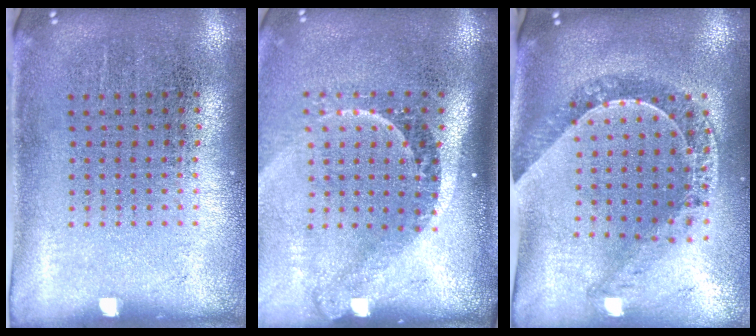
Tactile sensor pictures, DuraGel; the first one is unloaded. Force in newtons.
{"total": 2.3, "press": 1.5, "slide": 1.7}
{"total": 1.0, "press": 1.0, "slide": 0.2}